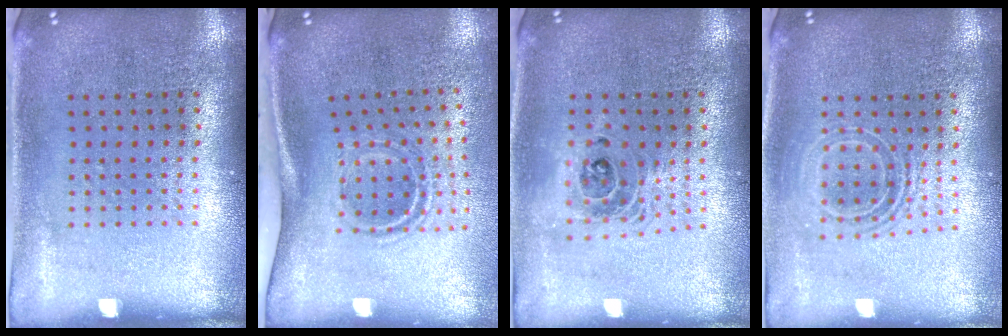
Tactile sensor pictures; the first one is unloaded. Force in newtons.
{"total": 1.8, "press": 1.1, "slide": 1.4}
{"total": 1.5, "press": 1.2, "slide": 0.9}
{"total": 1.8, "press": 1.3, "slide": 1.1}